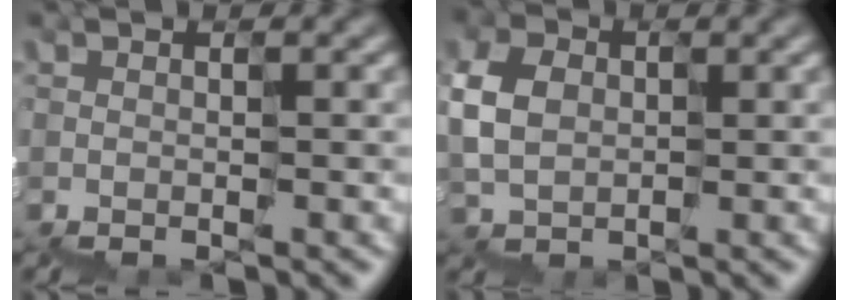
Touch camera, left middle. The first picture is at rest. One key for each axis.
{"total": 2.6, "fx": 0.6, "fy": 2.5, "fz": 0.4, "tx": -0.021, "ty": 0.023, "tz": 0.005}